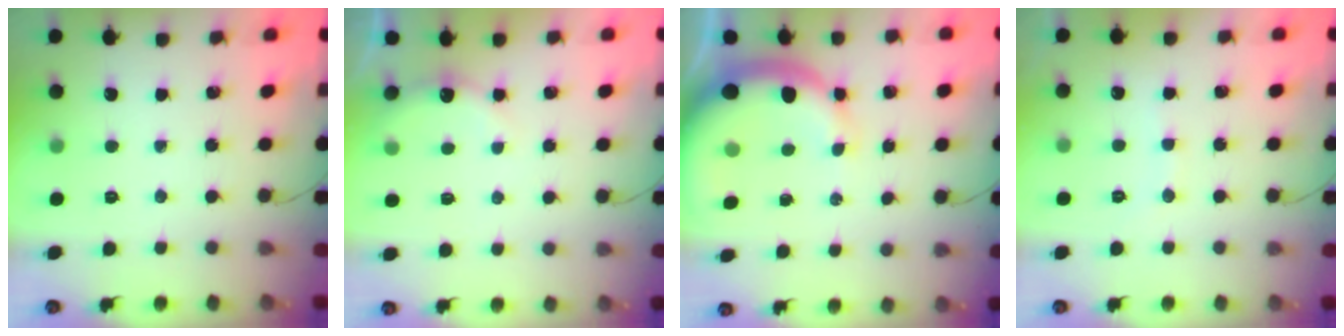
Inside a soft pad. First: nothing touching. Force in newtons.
{"total": 6.8, "press": 6.6, "slide": 1.3}
{"total": 11.8, "press": 11.5, "slide": 2.7}
{"total": 6.0, "press": 5.9, "slide": 0.9}